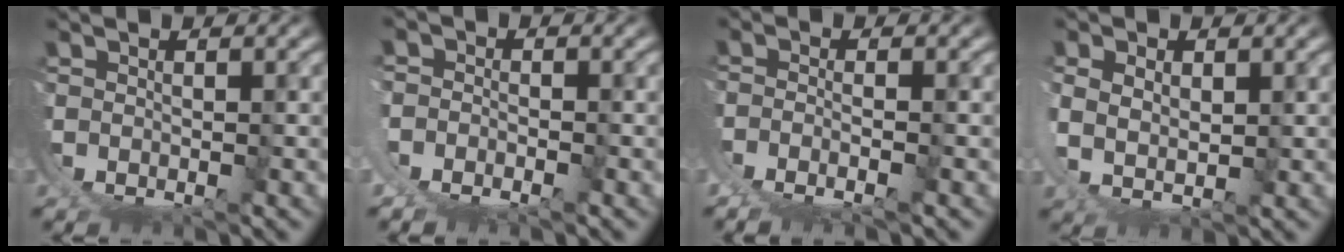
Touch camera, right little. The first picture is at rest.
{"total": 3.2, "force": [-0.4, 3.0, 1.0], "torque": [-0.029, -0.007, -0.009]}
{"total": 2.9, "force": [-0.8, 1.2, 2.5], "torque": [-0.056, -0.014, -0.005]}
{"total": 3.6, "force": [2.5, 1.2, 2.2], "torque": [-0.052, -0.008, 0.056]}